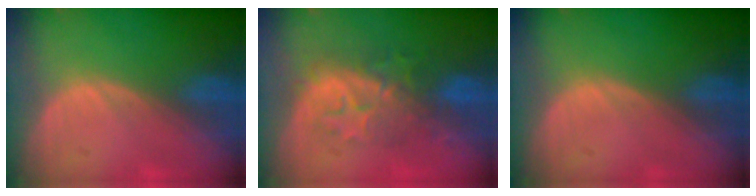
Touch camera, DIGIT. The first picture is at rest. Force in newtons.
{"total": 7.9, "press": 7.7, "slide": 1.6}
{"total": 0.0}